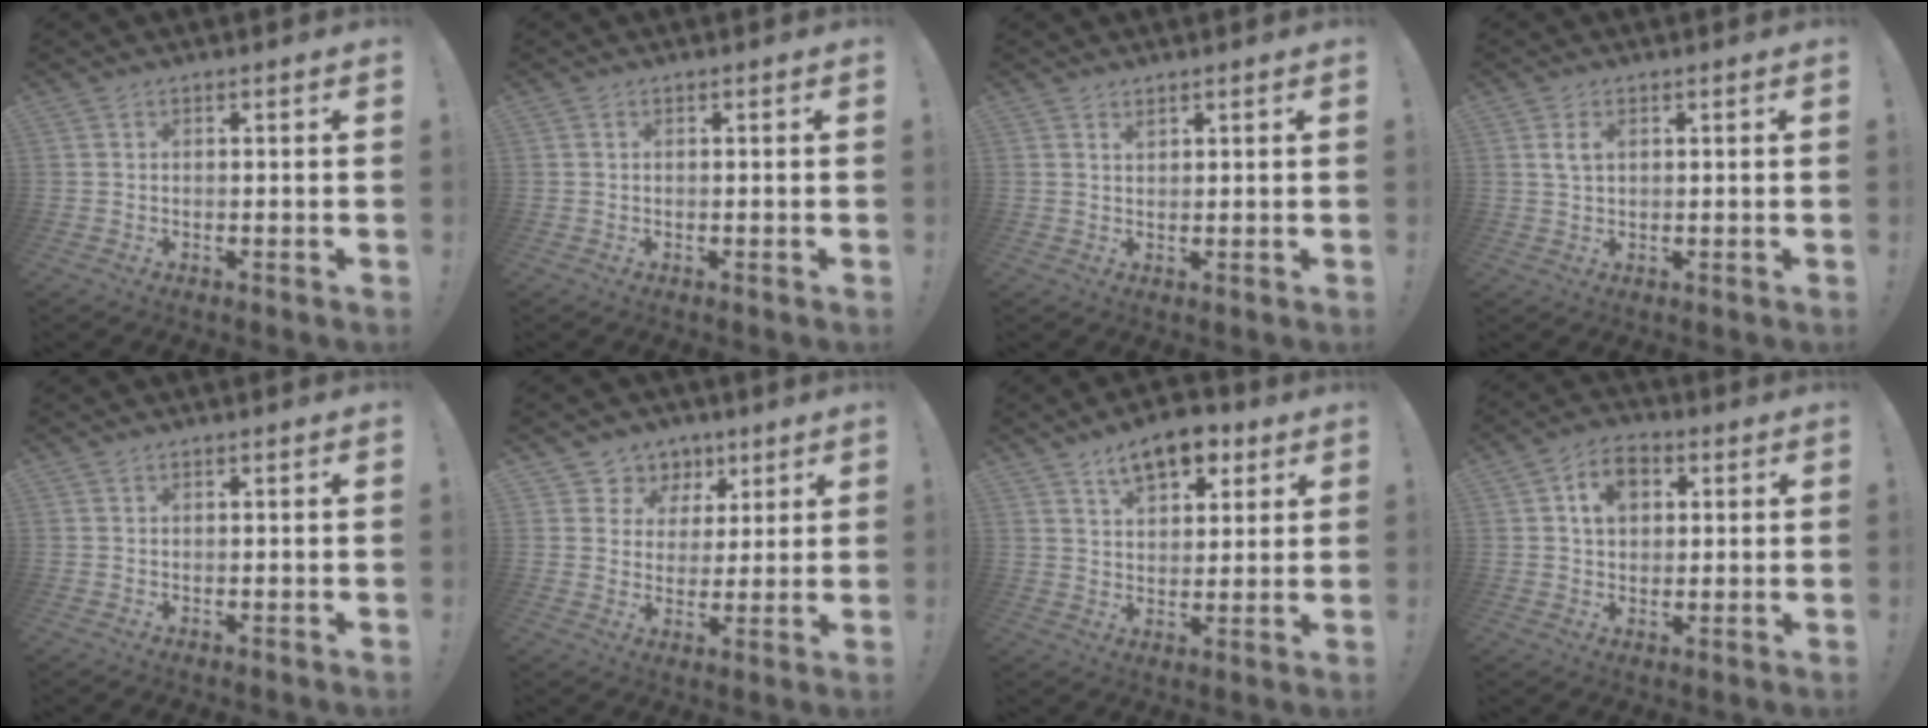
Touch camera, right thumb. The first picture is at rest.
{"total": 0.0}
{"total": 1.1, "force": [1.0, 0.3, 0.5], "torque": [0.000, -0.006, 0.017]}
{"total": 3.5, "force": [1.3, 1.9, 2.6], "torque": [-0.038, -0.001, 0.020]}
{"total": 0.0}
{"total": 7.2, "force": [3.2, 6.4, 1.0], "torque": [-0.008, -0.030, 0.064]}
{"total": 10.9, "force": [6.6, 6.1, 6.1], "torque": [-0.082, -0.026, 0.119]}
{"total": 8.1, "force": [2.7, 6.1, 4.6], "torque": [-0.067, 0.003, 0.049]}